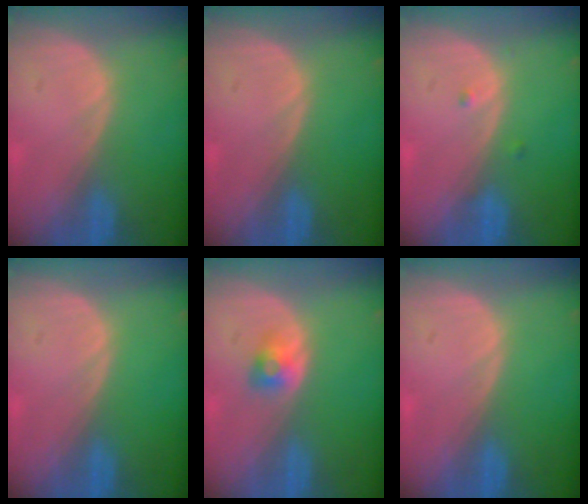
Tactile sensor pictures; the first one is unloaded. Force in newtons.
{"total": 0.0}
{"total": 0.8, "press": 0.8, "slide": 0.2}
{"total": 0.0}
{"total": 2.7, "press": 2.4, "slide": 1.1}
{"total": 0.0}